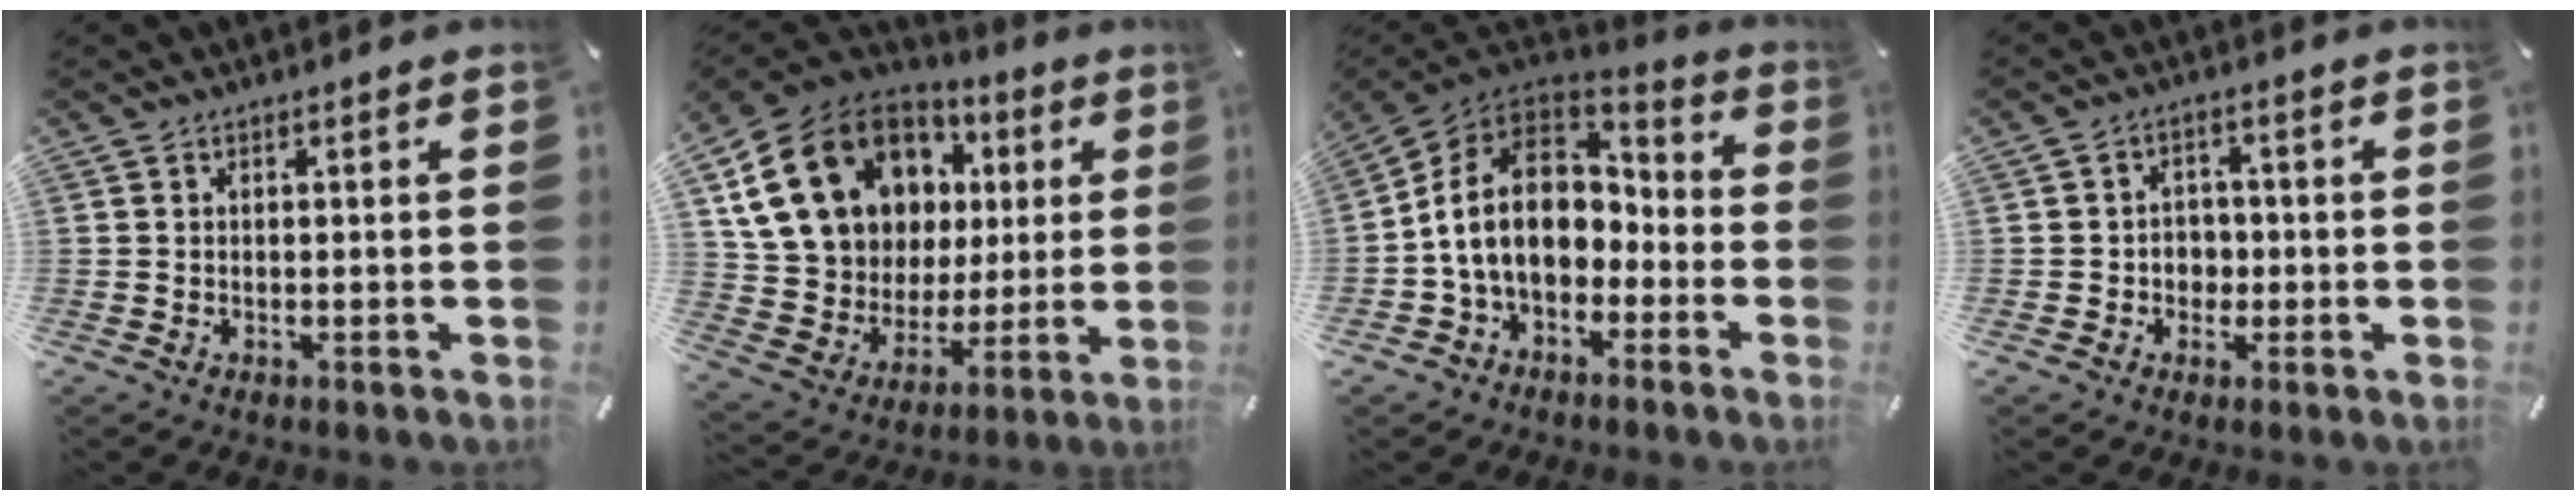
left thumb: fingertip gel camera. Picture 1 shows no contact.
{"total": 20.7, "force": [8.7, 15.5, 10.6], "torque": [-0.203, -0.043, 0.178]}
{"total": 14.8, "force": [-0.9, 11.6, 9.2], "torque": [-0.191, 0.021, -0.015]}
{"total": 4.4, "force": [-0.7, 4.2, 1.1], "torque": [-0.012, 0.006, -0.017]}